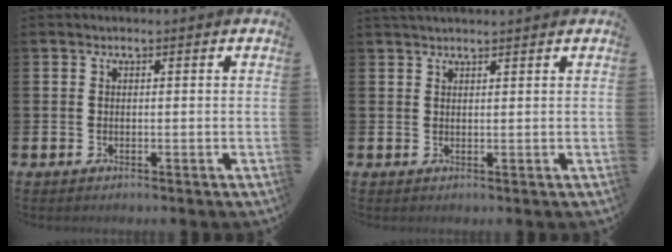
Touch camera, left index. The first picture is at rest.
{"total": 1.1, "force": [1.1, -0.1, 0.2], "torque": [-0.002, -0.002, 0.019]}